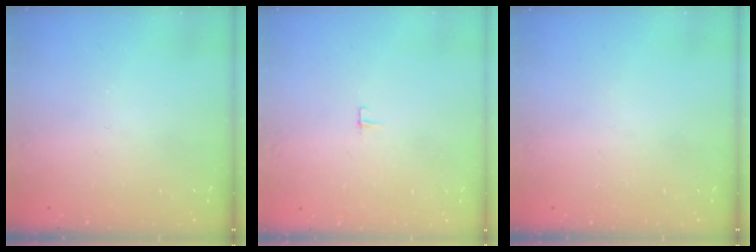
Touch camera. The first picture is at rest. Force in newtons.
{"total": 3.3, "press": 3.3, "slide": 0.2}
{"total": 0.0}